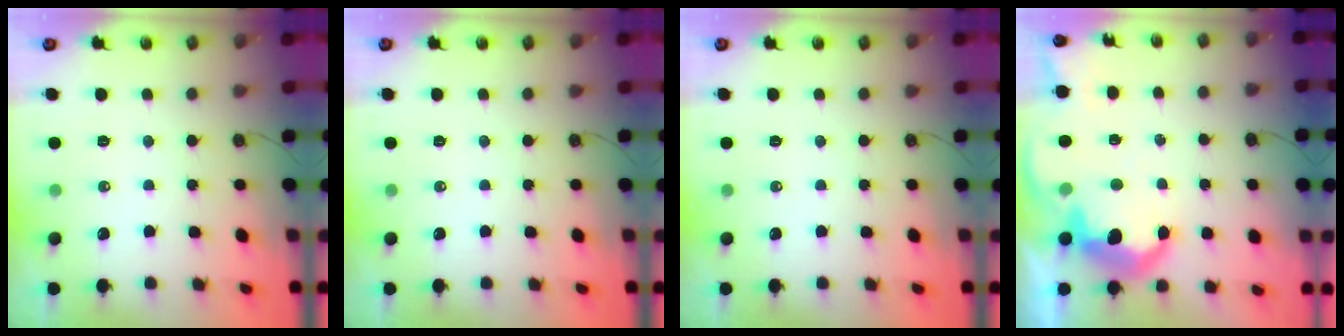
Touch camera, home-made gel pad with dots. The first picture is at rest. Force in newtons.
{"total": 0.0}
{"total": 0.0}
{"total": 14.9, "press": 14.8, "slide": 1.0}